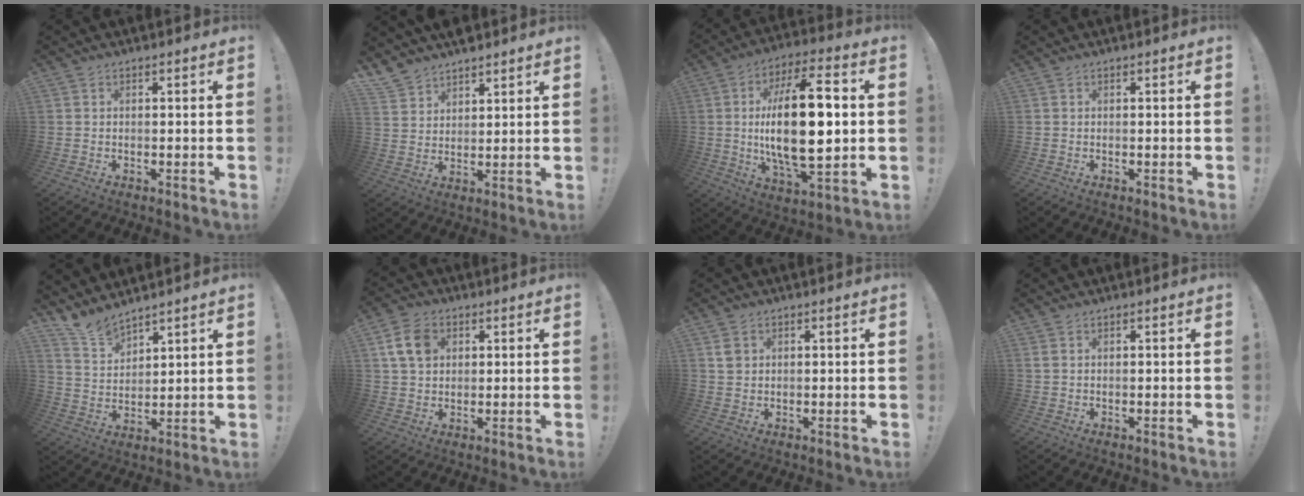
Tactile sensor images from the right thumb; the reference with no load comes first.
{"total": 6.9, "force": [5.9, 3.5, 0.8], "torque": [-0.022, -0.045, 0.116]}
{"total": 23.3, "force": [0.8, 9.5, 21.3], "torque": [-0.383, -0.004, 0.005]}
{"total": 0.0}
{"total": 8.3, "force": [7.6, 2.6, 1.8], "torque": [-0.056, -0.052, 0.150]}
{"total": 8.9, "force": [2.9, 6.6, 5.1], "torque": [-0.097, 0.009, 0.060]}
{"total": 2.7, "force": [1.1, 2.3, 1.0], "torque": [-0.013, 0.001, 0.020]}
{"total": 1.0, "force": [0.5, 0.4, 0.7], "torque": [-0.024, 0.004, 0.012]}